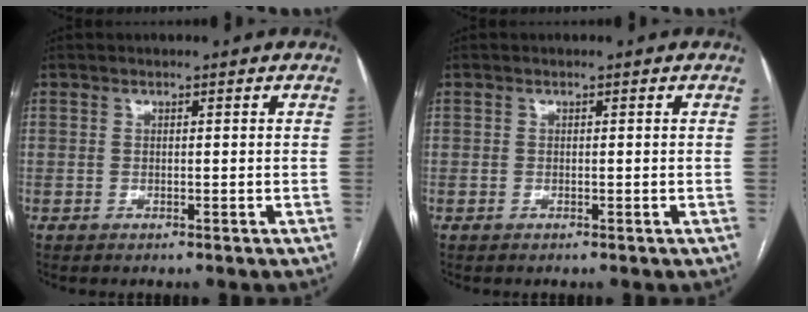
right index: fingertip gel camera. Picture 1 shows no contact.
{"total": 0.0}